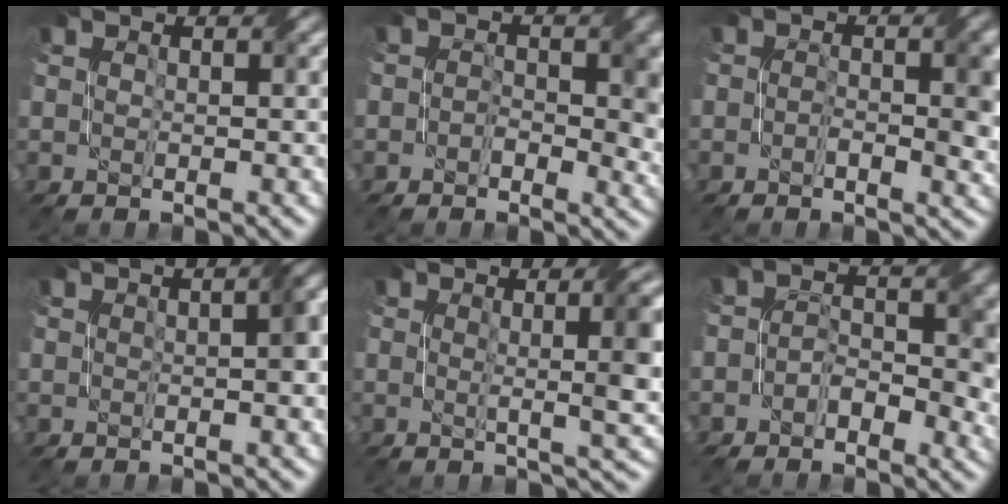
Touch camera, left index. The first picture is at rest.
{"total": 4.7, "force": [0.0, 2.9, 3.7], "torque": [-0.037, -0.001, -0.010]}
{"total": 3.8, "force": [-0.4, 1.6, 3.4], "torque": [-0.051, -0.003, -0.008]}
{"total": 3.1, "force": [0.4, 0.8, 3.0], "torque": [-0.037, 0.014, 0.005]}
{"total": 7.3, "force": [1.1, 2.1, 6.9], "torque": [-0.062, 0.005, 0.018]}
{"total": 4.4, "force": [-0.8, 2.8, 3.3], "torque": [-0.040, -0.004, -0.020]}